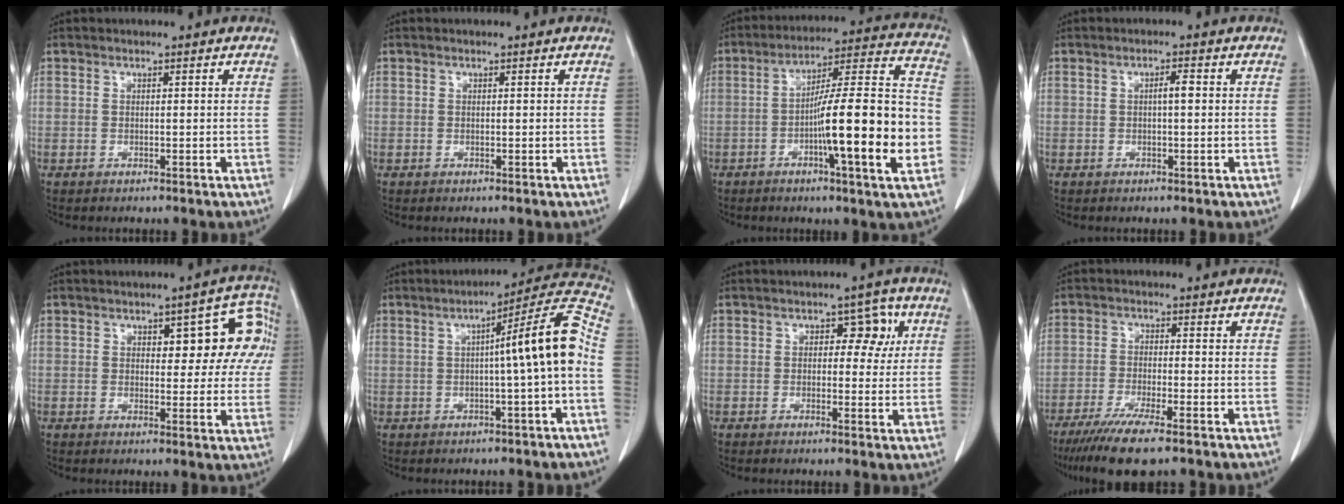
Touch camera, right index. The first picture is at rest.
{"total": 0.0}
{"total": 18.6, "force": [-4.8, 0.8, 17.9], "torque": [-0.260, 0.010, -0.071]}
{"total": 1.8, "force": [0.2, 0.4, 1.7], "torque": [-0.029, 0.004, 0.004]}
{"total": 9.7, "force": [2.7, 4.3, 8.2], "torque": [-0.075, 0.033, 0.032]}
{"total": 11.1, "force": [-0.4, -0.6, 11.1], "torque": [-0.149, 0.029, -0.011]}
{"total": 4.6, "force": [1.3, 2.8, 3.4], "torque": [-0.033, 0.018, 0.018]}
{"total": 8.9, "force": [-6.4, 0.5, 6.1], "torque": [-0.102, -0.021, -0.102]}